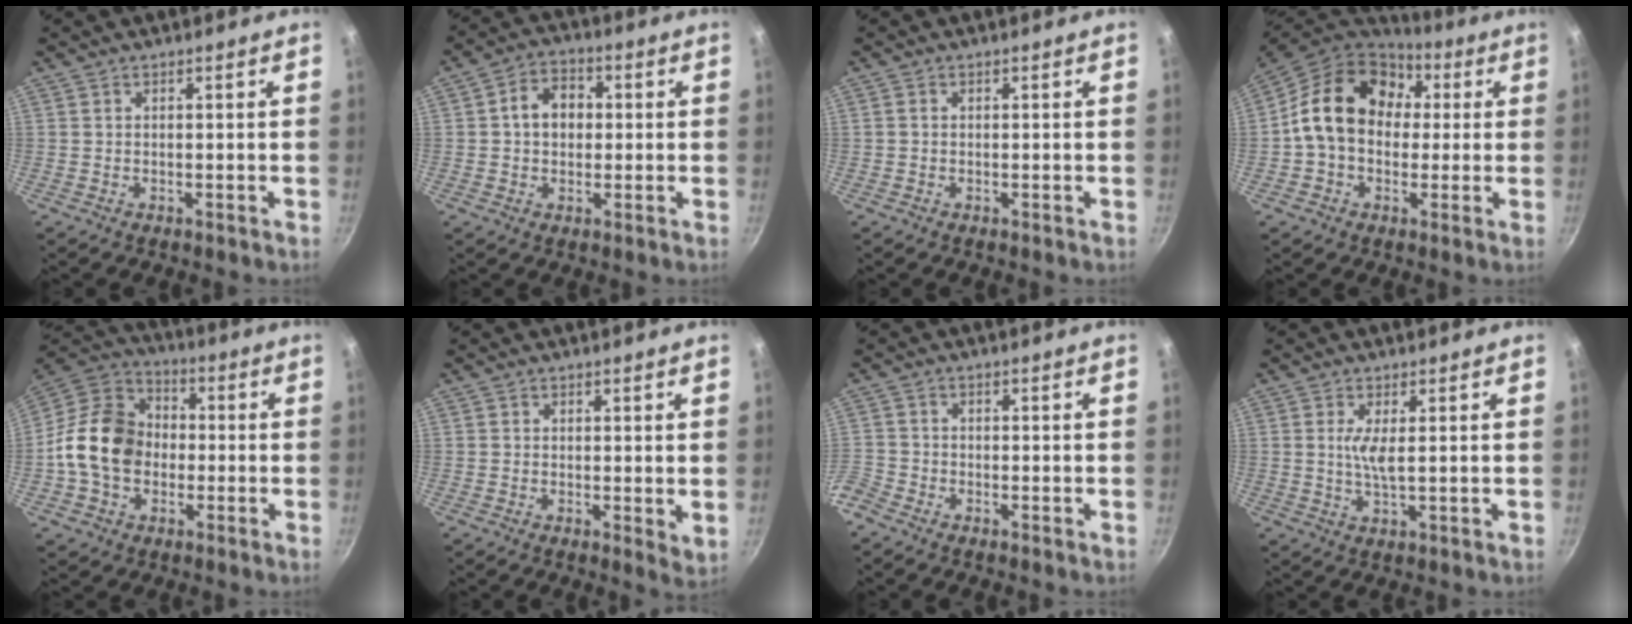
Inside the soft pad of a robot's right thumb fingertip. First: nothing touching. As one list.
[{"total": 7.4, "force": [0.7, 5.7, 4.6], "torque": [-0.050, 0.014, 0.002]}, {"total": 0.6, "force": [-0.1, 0.5, 0.2], "torque": [-0.003, 0.002, -0.003]}, {"total": 17.8, "force": [2.5, 13.7, 11.1], "torque": [-0.160, 0.034, 0.028]}, {"total": 15.7, "force": [-1.8, 12.2, 9.7], "torque": [-0.140, 0.035, -0.051]}, {"total": 2.9, "force": [0.5, 1.4, 2.5], "torque": [-0.034, -0.007, 0.006]}, {"total": 2.3, "force": [-1.6, 1.4, 0.7], "torque": [-0.027, 0.002, -0.037]}, {"total": 3.8, "force": [0.8, 0.8, 3.7], "torque": [-0.078, -0.007, 0.016]}]